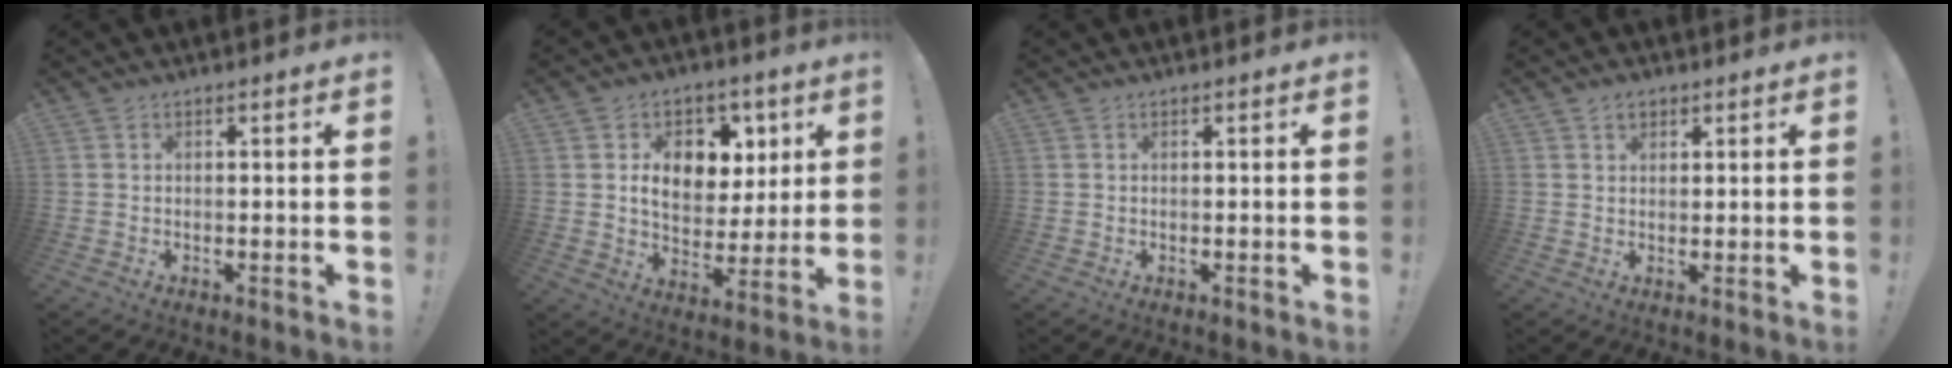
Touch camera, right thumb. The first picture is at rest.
{"total": 12.0, "force": [3.9, 9.1, 6.6], "torque": [-0.093, -0.015, 0.080]}
{"total": 0.0}
{"total": 3.0, "force": [1.7, 2.3, 0.9], "torque": [-0.003, -0.009, 0.029]}